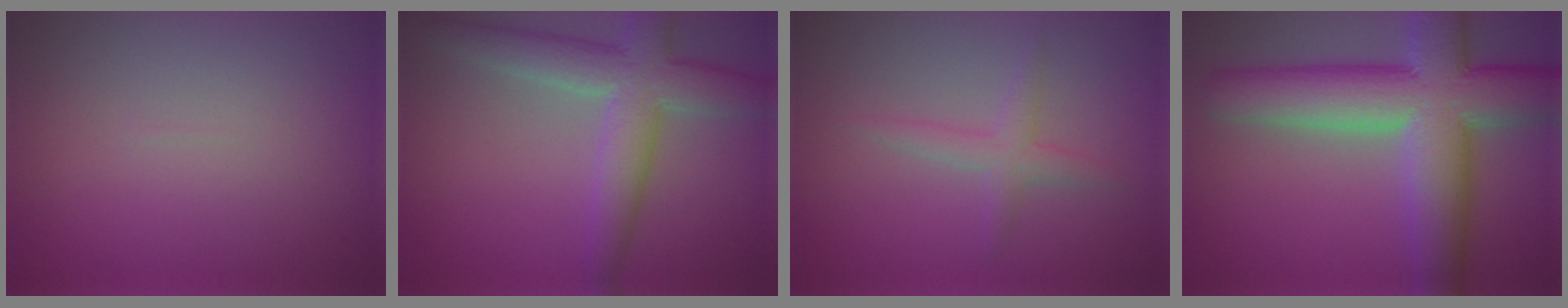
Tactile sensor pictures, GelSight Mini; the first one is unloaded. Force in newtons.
{"total": 6.0, "press": 6.0, "slide": 0.3}
{"total": 2.0, "press": 2.0, "slide": 0.1}
{"total": 11.4, "press": 11.4, "slide": 0.7}